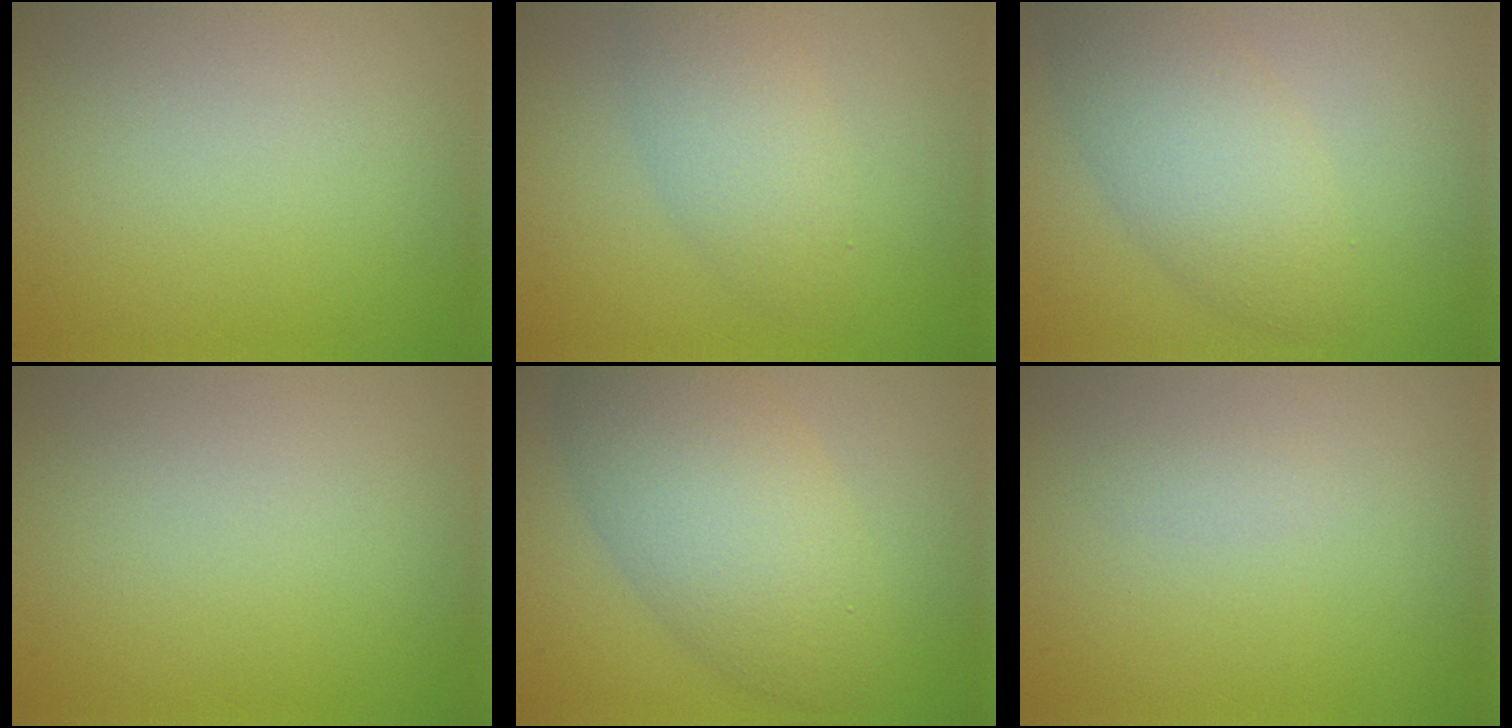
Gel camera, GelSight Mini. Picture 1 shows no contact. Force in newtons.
{"total": 3.4, "press": 3.3, "slide": 0.1}
{"total": 4.9, "press": 4.9, "slide": 0.1}
{"total": 0.0}
{"total": 7.4, "press": 7.4, "slide": 0.3}
{"total": 0.6, "press": 0.6, "slide": 0.1}